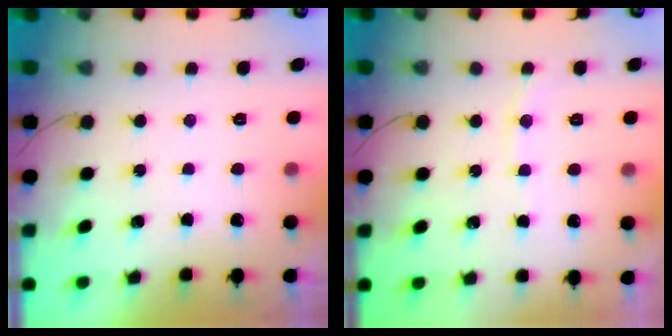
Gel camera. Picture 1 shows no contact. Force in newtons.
{"total": 4.6, "press": 4.5, "slide": 0.7}